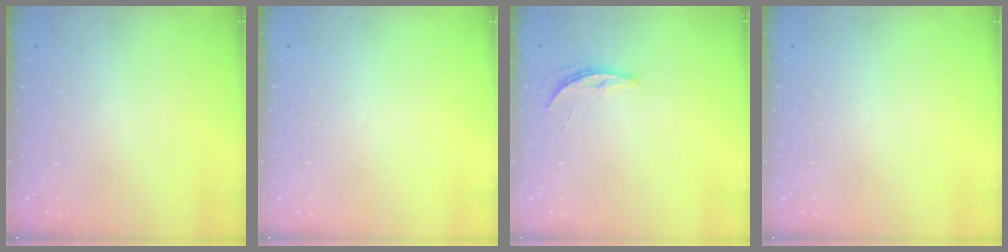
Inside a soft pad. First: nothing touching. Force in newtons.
{"total": 0.0}
{"total": 3.9, "press": 3.9, "slide": 0.4}
{"total": 0.0}